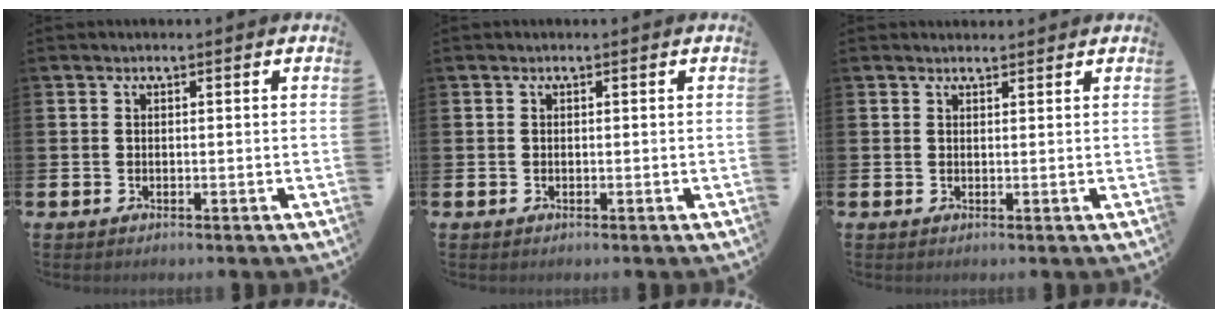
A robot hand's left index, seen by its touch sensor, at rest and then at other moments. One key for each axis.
{"total": 0.0}
{"total": 0.9, "fx": 0.9, "fy": 0.2, "fz": 0.1, "tx": 0.011, "ty": -0.004, "tz": 0.014}